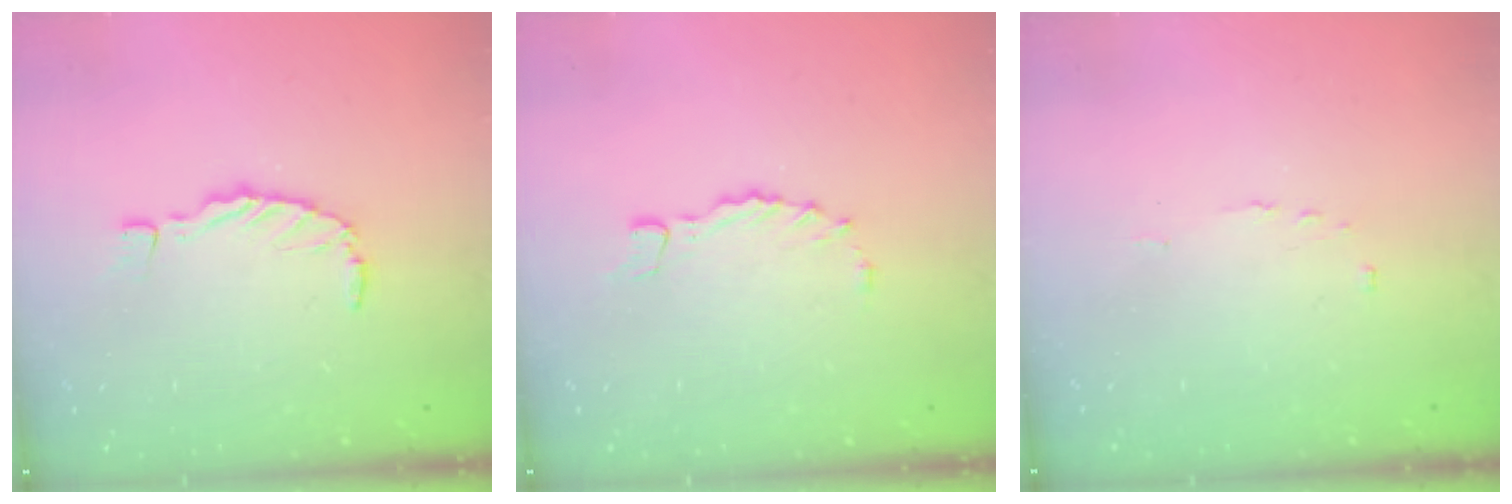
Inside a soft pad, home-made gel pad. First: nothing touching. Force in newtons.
{"total": 1.8, "press": 1.7, "slide": 0.3}
{"total": 2.0, "press": 2.0, "slide": 0.3}